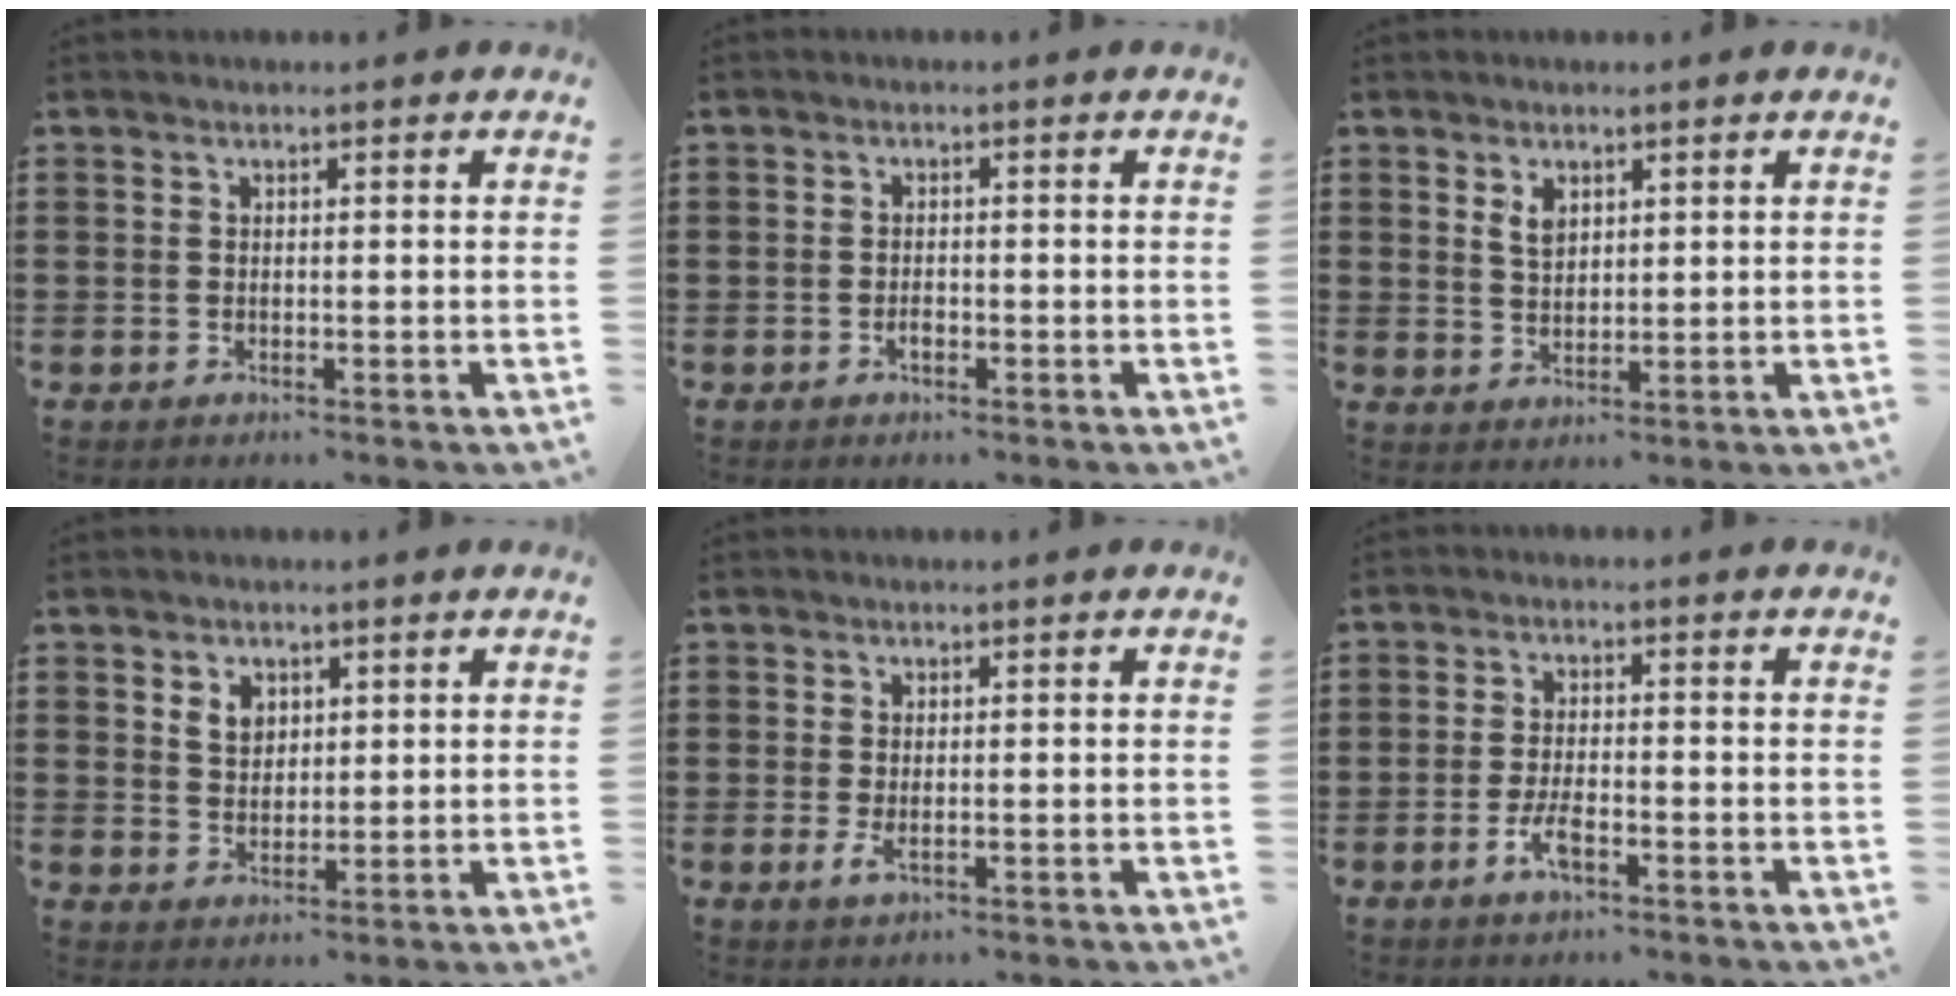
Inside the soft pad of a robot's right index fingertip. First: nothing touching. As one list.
[{"total": 1.2, "force": [-0.7, 0.6, 0.8], "torque": [-0.016, -0.002, -0.012]}, {"total": 2.8, "force": [1.4, 1.7, 1.7], "torque": [-0.040, 0.004, 0.027]}, {"total": 3.2, "force": [1.6, 2.3, 1.5], "torque": [-0.037, 0.009, 0.028]}, {"total": 1.6, "force": [-0.2, 0.5, 1.5], "torque": [-0.036, -0.006, -0.005]}, {"total": 3.9, "force": [-1.9, 1.4, 3.1], "torque": [-0.072, -0.001, -0.041]}]